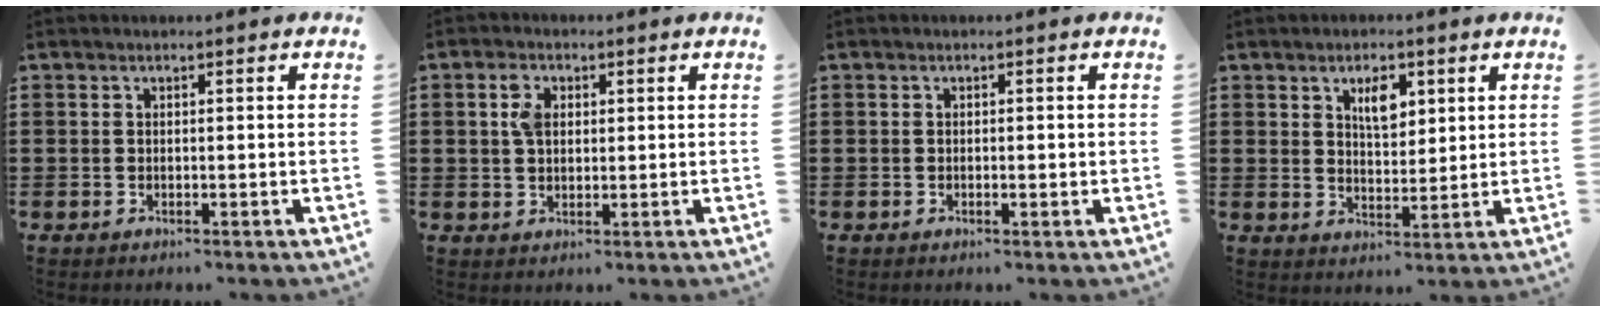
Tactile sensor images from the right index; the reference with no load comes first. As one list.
[{"total": 3.5, "force": [0.9, 2.2, 2.6], "torque": [-0.051, 0.007, 0.013]}, {"total": 0.6, "force": [-0.2, 0.2, 0.5], "torque": [-0.011, -0.003, -0.002]}, {"total": 4.5, "force": [2.2, 2.2, 3.2], "torque": [-0.056, 0.003, 0.034]}]